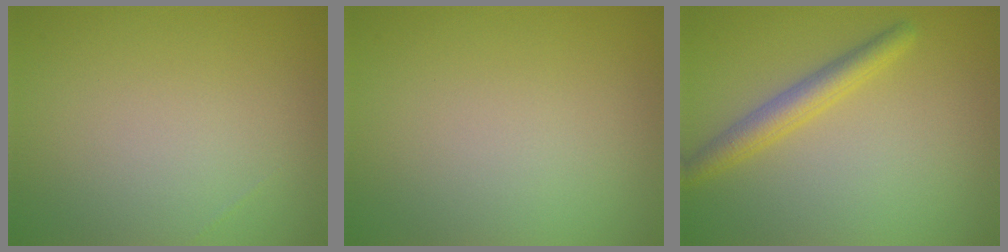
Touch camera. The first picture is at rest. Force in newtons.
{"total": 0.0}
{"total": 2.9, "press": 2.9, "slide": 0.2}